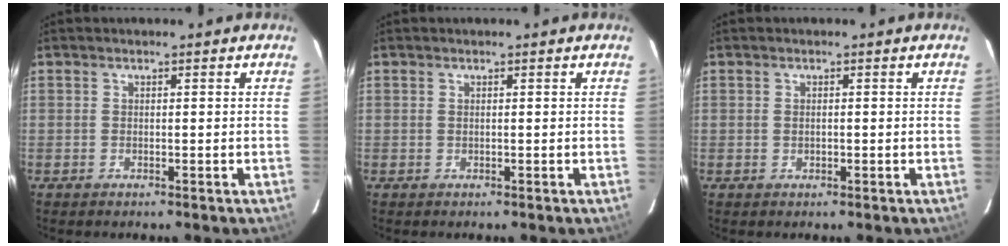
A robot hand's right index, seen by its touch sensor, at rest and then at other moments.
{"total": 0.0}
{"total": 0.6, "force": [-0.1, 0.4, 0.4], "torque": [-0.008, 0.001, -0.002]}